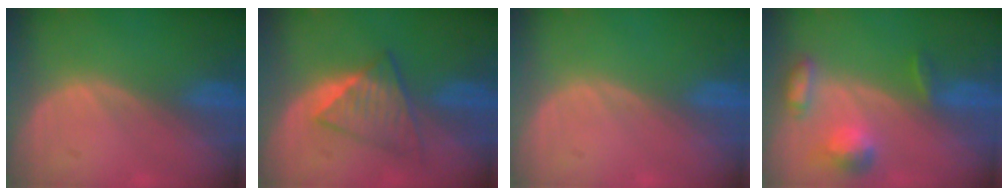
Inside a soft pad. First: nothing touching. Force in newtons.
{"total": 6.0, "press": 5.8, "slide": 1.6}
{"total": 0.0}
{"total": 5.7, "press": 5.4, "slide": 2.0}